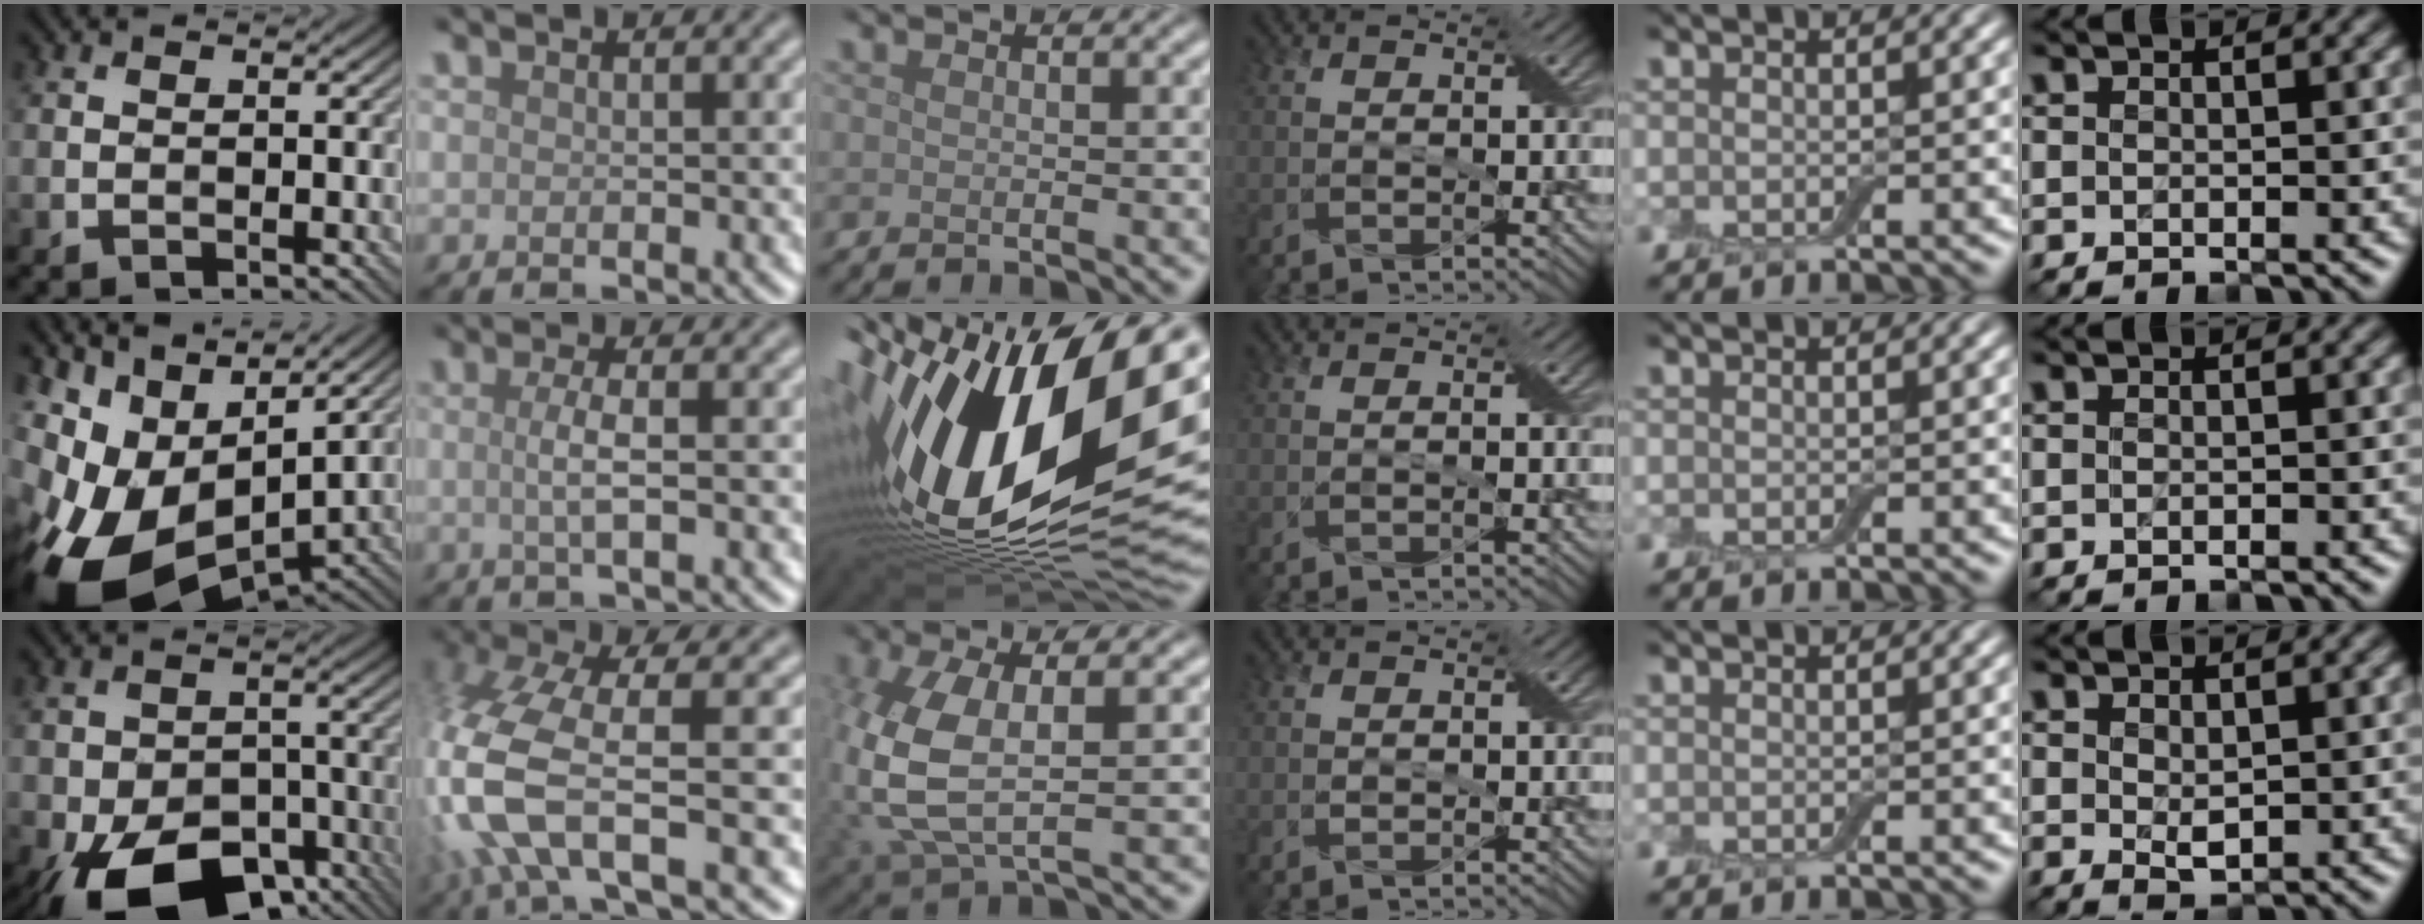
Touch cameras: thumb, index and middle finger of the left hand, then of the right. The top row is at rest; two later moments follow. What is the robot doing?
{"motion": "extract", "object": "airpods case & airpods"}